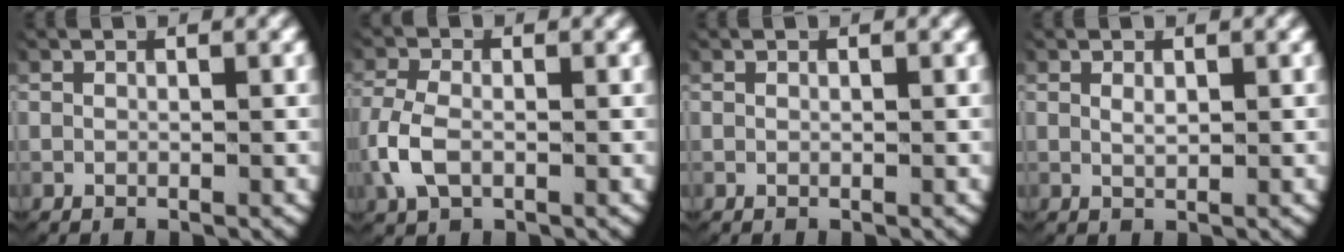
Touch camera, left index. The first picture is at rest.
{"total": 3.5, "force": [-0.7, 2.4, 2.5], "torque": [-0.079, -0.010, -0.004]}
{"total": 0.0}
{"total": 0.7, "force": [0.3, 0.2, 0.7], "torque": [-0.017, -0.008, 0.013]}